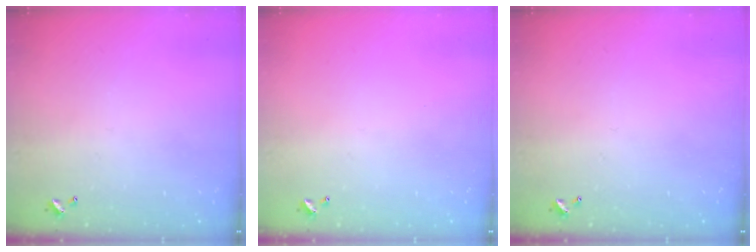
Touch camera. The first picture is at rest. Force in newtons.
{"total": 0.0}
{"total": 0.0}